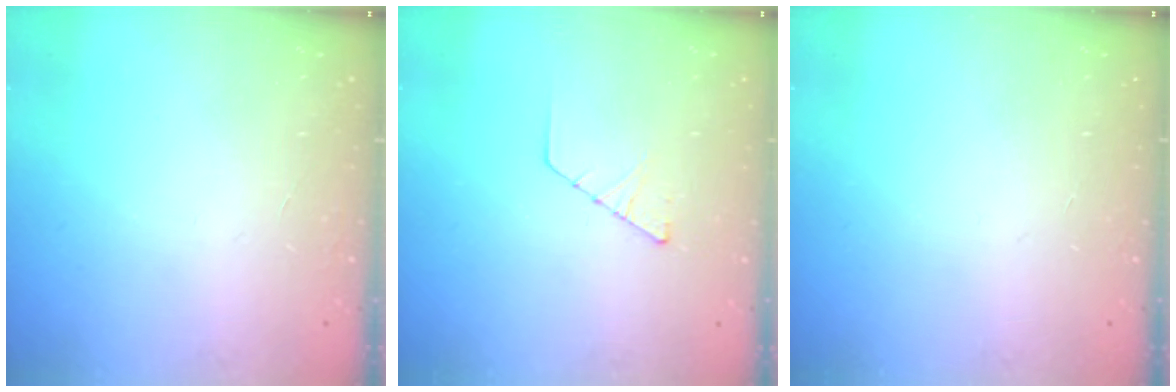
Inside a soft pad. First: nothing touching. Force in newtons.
{"total": 4.1, "press": 4.1, "slide": 0.5}
{"total": 0.0}